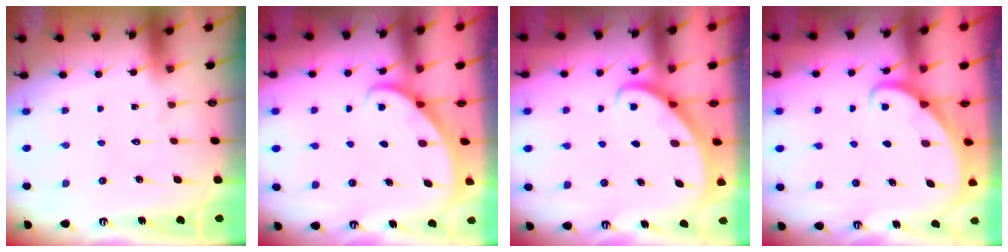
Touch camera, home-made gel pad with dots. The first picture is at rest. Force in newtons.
{"total": 2.1, "press": 2.1, "slide": 0.1}
{"total": 2.7, "press": 2.7, "slide": 0.2}
{"total": 2.0, "press": 2.0, "slide": 0.3}